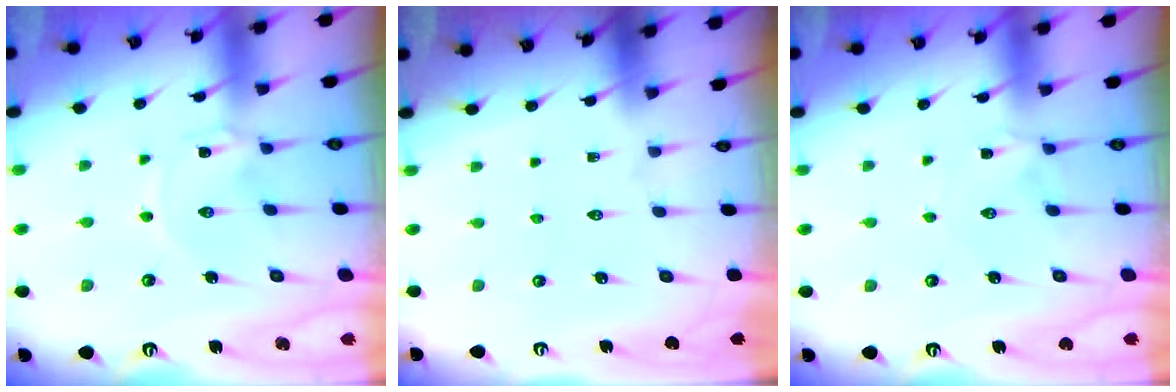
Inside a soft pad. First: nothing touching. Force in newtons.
{"total": 0.0}
{"total": 2.9, "press": 2.9, "slide": 0.7}